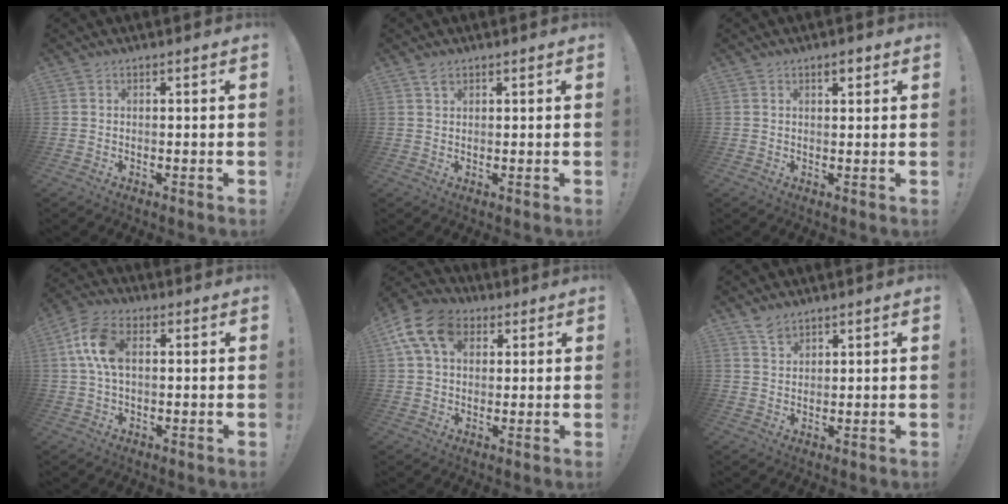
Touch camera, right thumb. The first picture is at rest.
{"total": 1.7, "force": [1.3, 0.8, 0.9], "torque": [-0.010, -0.002, 0.021]}
{"total": 2.3, "force": [1.5, 0.8, 1.5], "torque": [-0.019, -0.002, 0.023]}
{"total": 11.3, "force": [2.1, 6.9, 8.7], "torque": [-0.176, 0.013, 0.043]}
{"total": 13.8, "force": [5.1, 9.5, 8.6], "torque": [-0.159, -0.011, 0.099]}
{"total": 3.7, "force": [3.2, 1.5, 1.2], "torque": [-0.012, -0.019, 0.057]}